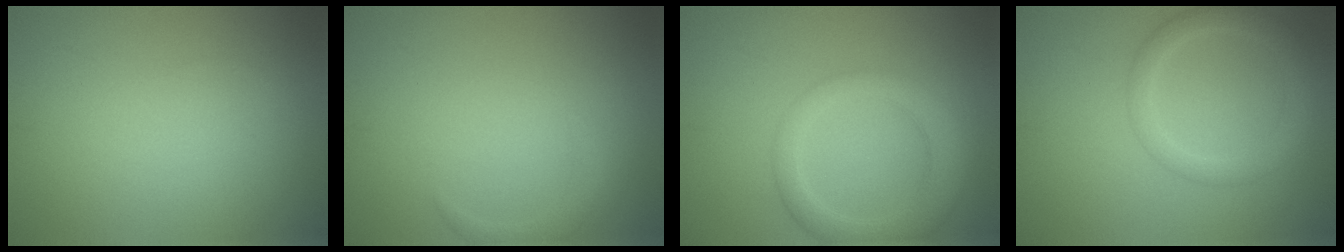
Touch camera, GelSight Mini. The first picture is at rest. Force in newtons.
{"total": 1.3, "press": 1.3, "slide": 0.1}
{"total": 4.1, "press": 4.1, "slide": 0.2}
{"total": 3.0, "press": 3.0, "slide": 0.2}